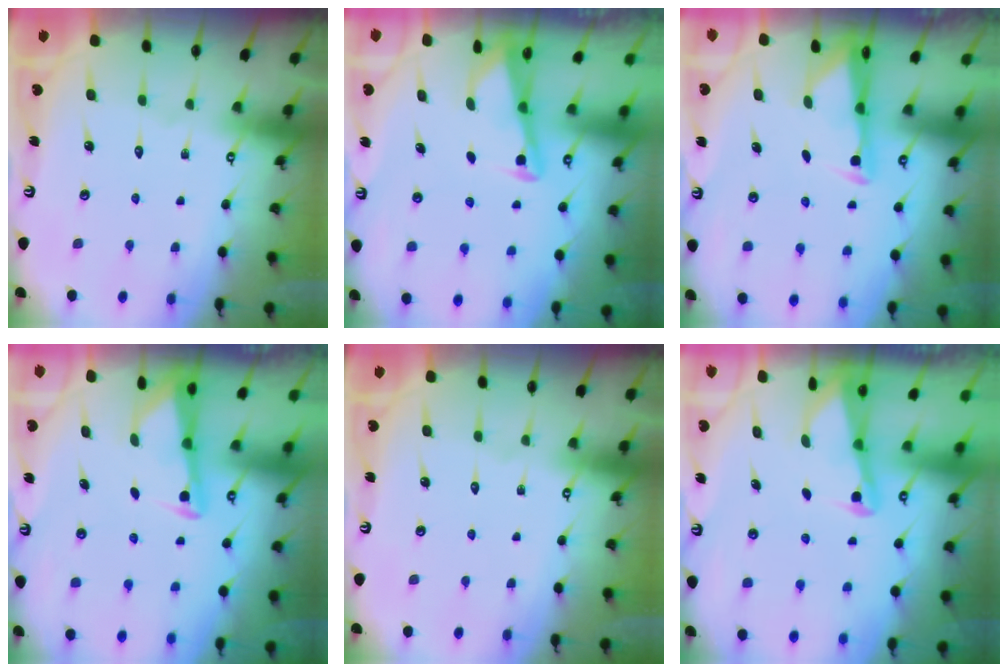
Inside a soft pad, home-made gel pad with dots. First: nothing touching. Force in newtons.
{"total": 2.8, "press": 2.8, "slide": 0.4}
{"total": 2.6, "press": 2.5, "slide": 0.4}
{"total": 3.3, "press": 3.3, "slide": 0.3}
{"total": 0.0}
{"total": 2.3, "press": 2.2, "slide": 0.4}